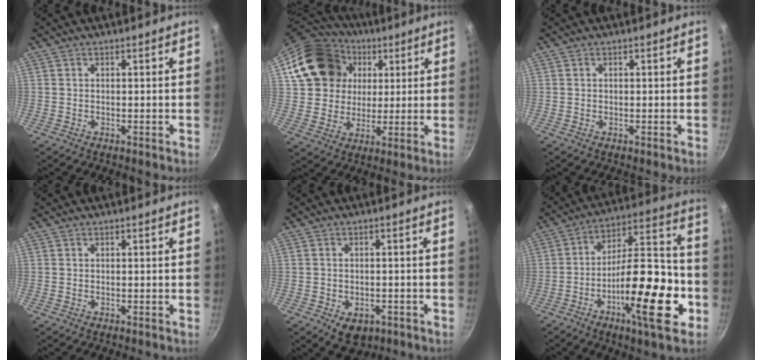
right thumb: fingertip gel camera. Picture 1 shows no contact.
{"total": 19.5, "force": [6.0, 16.3, 9.0], "torque": [-0.155, 0.024, 0.109]}
{"total": 0.0}
{"total": 0.0}
{"total": 5.4, "force": [-2.1, 3.7, 3.3], "torque": [-0.032, 0.009, -0.016]}
{"total": 21.7, "force": [-7.7, 6.9, 19.1], "torque": [-0.263, 0.051, -0.129]}